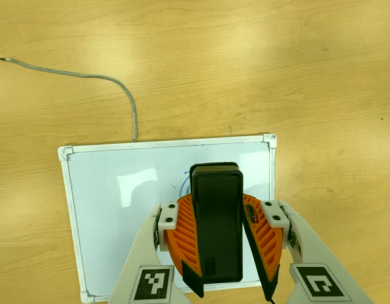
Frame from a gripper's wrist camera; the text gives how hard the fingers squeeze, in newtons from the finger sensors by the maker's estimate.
{"total": 8.2, "left": 8.4, "right": 8.0}